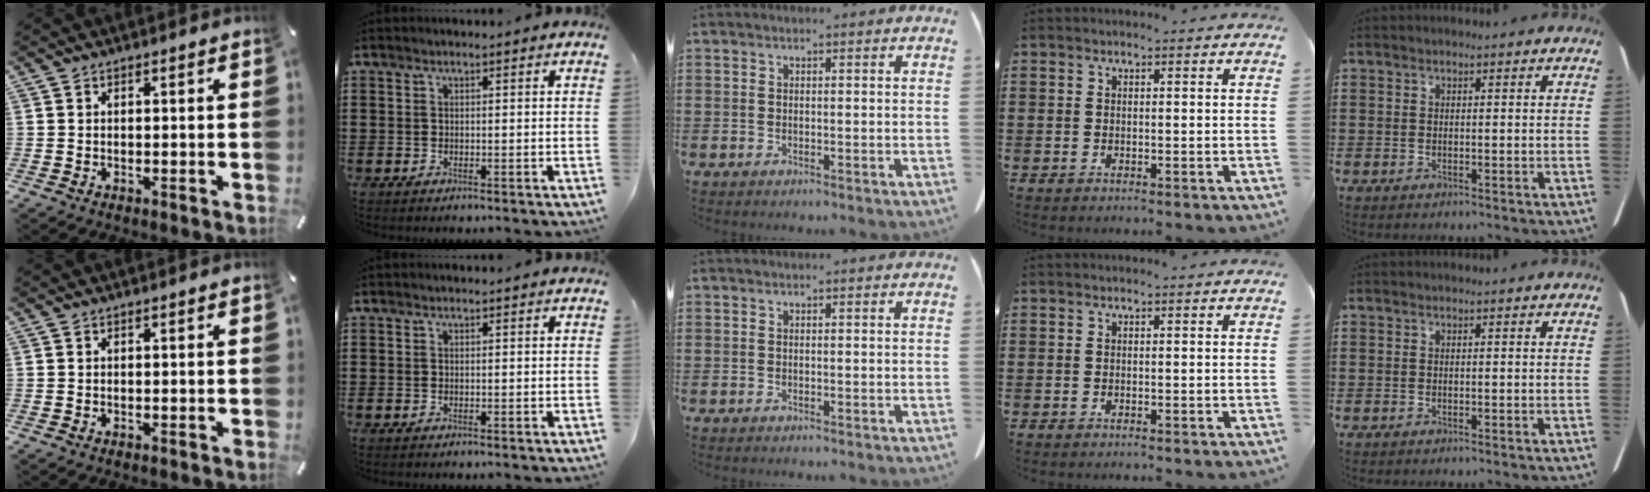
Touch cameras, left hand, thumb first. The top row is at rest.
{}